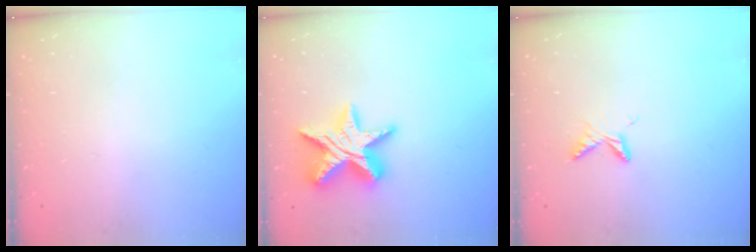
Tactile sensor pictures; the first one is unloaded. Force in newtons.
{"total": 17.4, "press": 17.3, "slide": 1.4}
{"total": 5.8, "press": 5.7, "slide": 0.7}